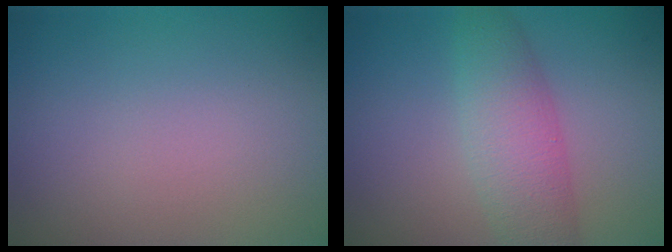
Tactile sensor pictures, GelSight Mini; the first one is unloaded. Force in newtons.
{"total": 4.7, "press": 4.7, "slide": 0.1}